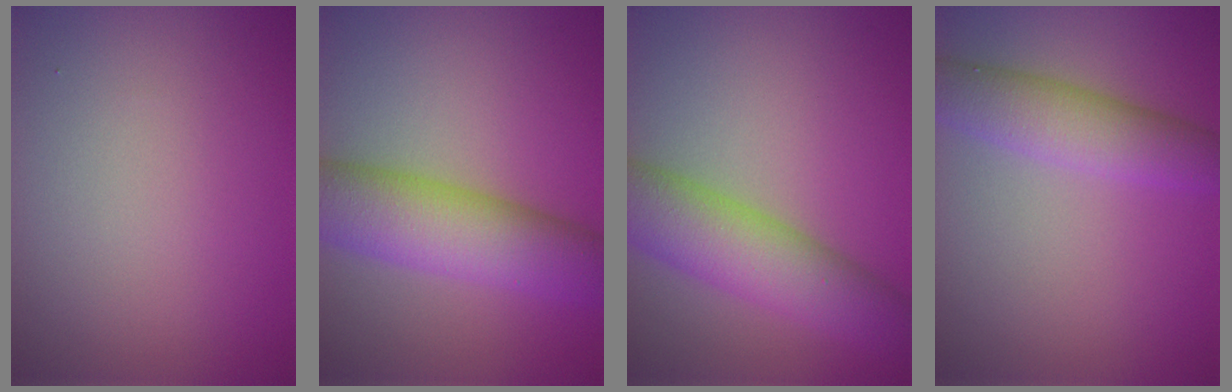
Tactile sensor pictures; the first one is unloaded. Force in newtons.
{"total": 8.3, "press": 8.3, "slide": 0.1}
{"total": 7.6, "press": 7.6, "slide": 0.3}
{"total": 4.5, "press": 4.5, "slide": 0.0}